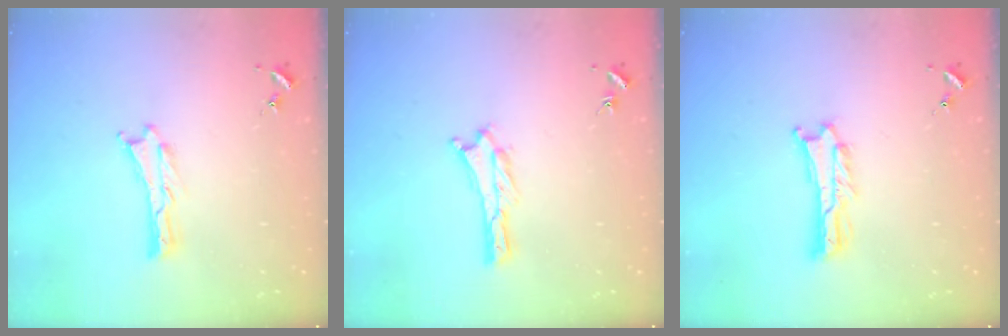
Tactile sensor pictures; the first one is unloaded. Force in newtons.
{"total": 0.7, "press": 0.6, "slide": 0.2}
{"total": 1.1, "press": 1.1, "slide": 0.2}